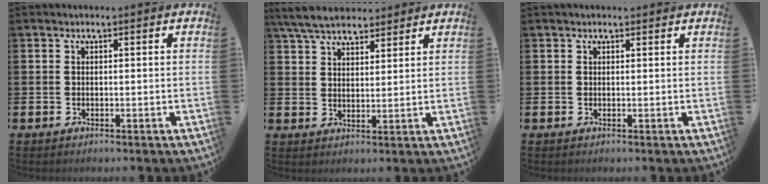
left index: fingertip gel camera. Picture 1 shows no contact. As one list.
[{"total": 6.2, "force": [5.7, 1.7, 1.6], "torque": [-0.056, -0.011, 0.107]}, {"total": 0.7, "force": [0.6, 0.2, 0.3], "torque": [0.003, -0.001, 0.009]}]